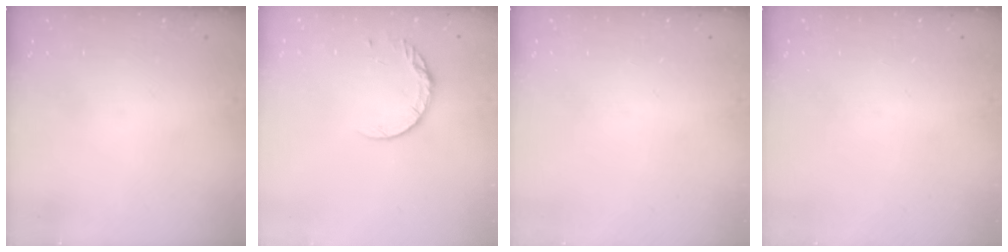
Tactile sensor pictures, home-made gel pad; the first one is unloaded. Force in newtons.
{"total": 7.9, "press": 7.8, "slide": 0.9}
{"total": 0.0}
{"total": 0.0}